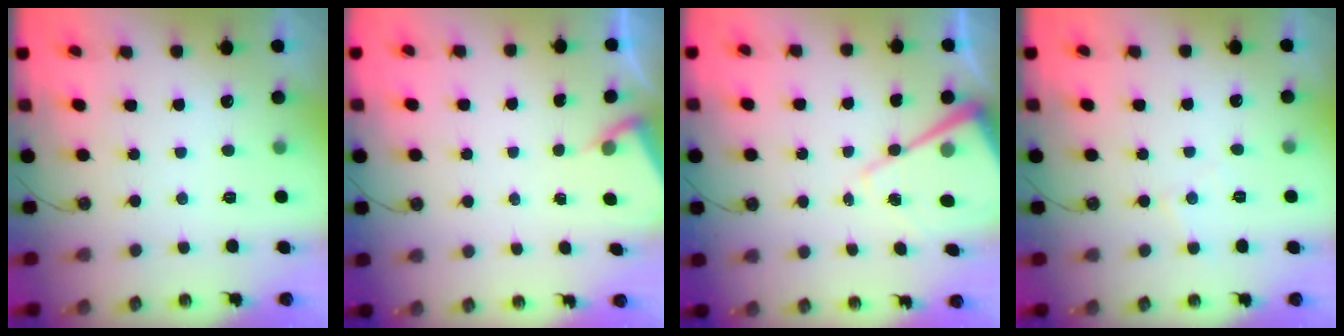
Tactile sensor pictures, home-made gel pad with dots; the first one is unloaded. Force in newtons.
{"total": 2.2, "press": 2.1, "slide": 0.3}
{"total": 11.7, "press": 11.6, "slide": 1.2}
{"total": 4.6, "press": 4.5, "slide": 0.8}